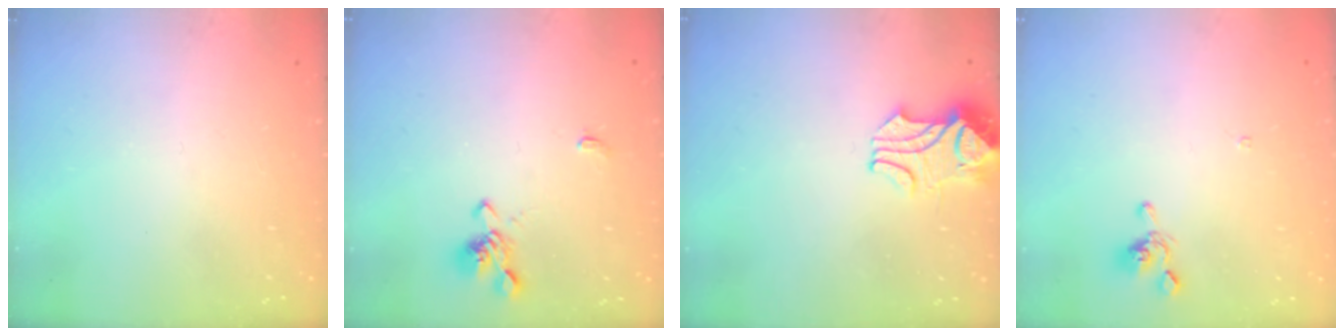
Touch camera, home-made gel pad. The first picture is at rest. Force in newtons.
{"total": 1.5, "press": 1.2, "slide": 0.9}
{"total": 2.4, "press": 2.2, "slide": 1.0}
{"total": 0.8, "press": 0.5, "slide": 0.7}